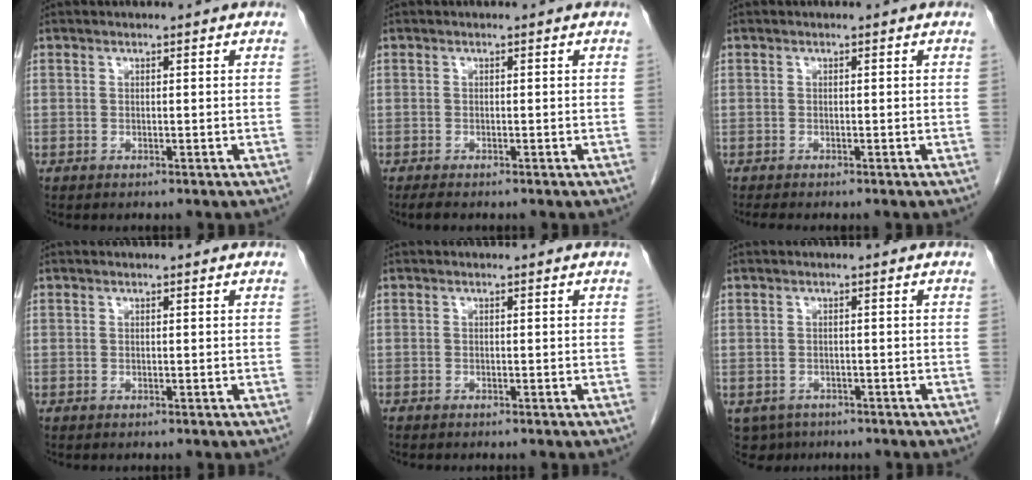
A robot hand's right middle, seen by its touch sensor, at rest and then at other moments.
{"total": 1.3, "force": [-1.1, 0.3, 0.7], "torque": [-0.020, -0.005, -0.015]}
{"total": 1.8, "force": [-1.5, 0.3, 0.9], "torque": [-0.017, -0.005, -0.020]}
{"total": 0.0}
{"total": 0.6, "force": [-0.6, 0.1, 0.2], "torque": [-0.005, -0.001, -0.010]}
{"total": 4.4, "force": [-3.0, 3.1, 0.6], "torque": [-0.007, 0.000, -0.042]}